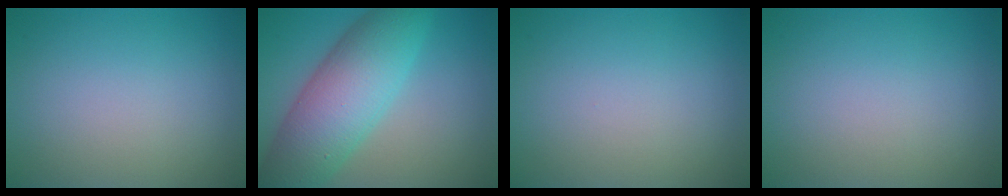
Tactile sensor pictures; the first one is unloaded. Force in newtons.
{"total": 9.2, "press": 9.2, "slide": 0.2}
{"total": 0.0}
{"total": 0.0}